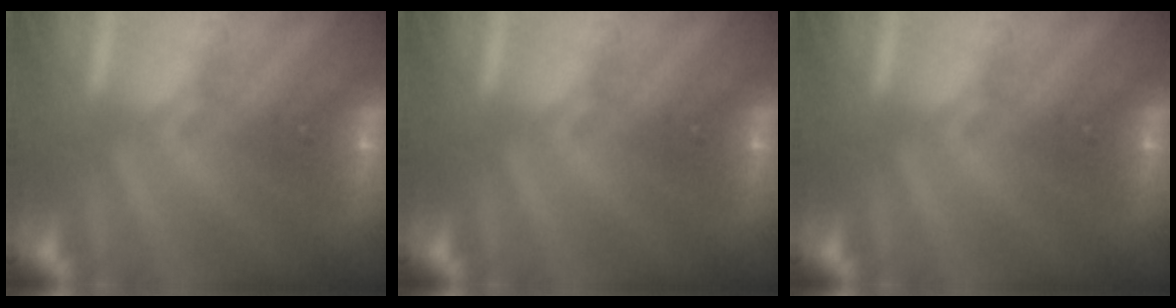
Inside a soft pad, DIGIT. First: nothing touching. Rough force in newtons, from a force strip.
{"total": 0.0}
{"total": 0.0}